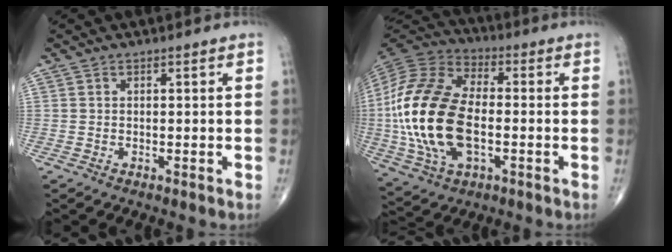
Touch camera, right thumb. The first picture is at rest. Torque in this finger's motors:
{"motor_torque": [-0.01, 1.86, 2.10, -0.12, 0.31]}